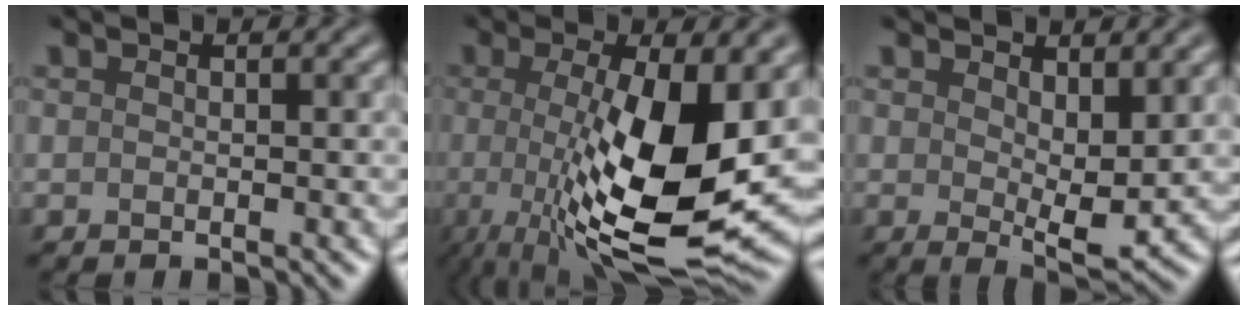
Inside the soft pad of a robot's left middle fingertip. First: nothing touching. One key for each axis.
{"total": 11.9, "fx": -0.7, "fy": 3.4, "fz": 11.4, "tx": -0.184, "ty": -0.024, "tz": -0.008}
{"total": 4.4, "fx": 1.3, "fy": 1.6, "fz": 3.8, "tx": -0.069, "ty": -0.014, "tz": 0.027}